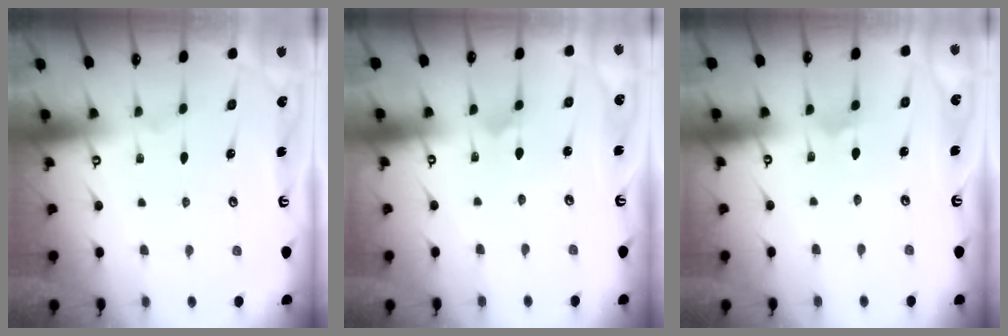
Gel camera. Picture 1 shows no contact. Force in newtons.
{"total": 1.4, "press": 1.4, "slide": 0.1}
{"total": 2.8, "press": 2.8, "slide": 0.4}